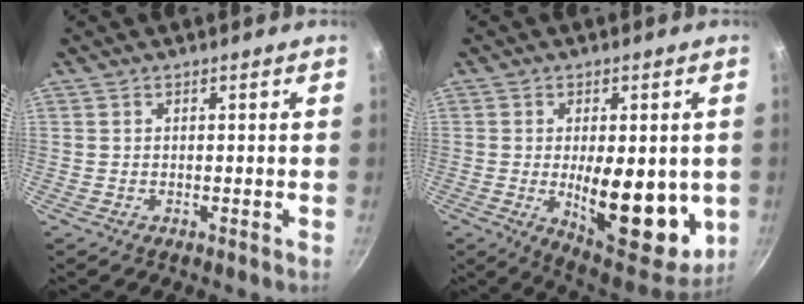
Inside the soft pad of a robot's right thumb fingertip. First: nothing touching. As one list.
[{"total": 18.6, "force": [-1.8, 8.3, 16.5], "torque": [-0.197, -0.024, -0.014]}]